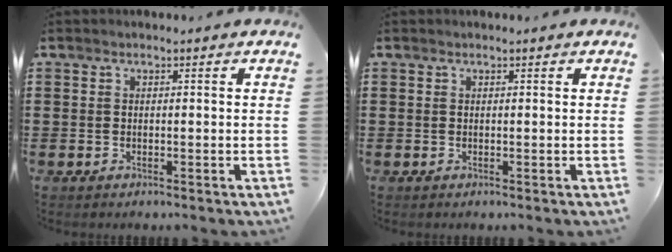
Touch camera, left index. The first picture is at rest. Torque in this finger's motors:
{"motor_torque": [-0.05, 0.00, -0.02, -0.01]}